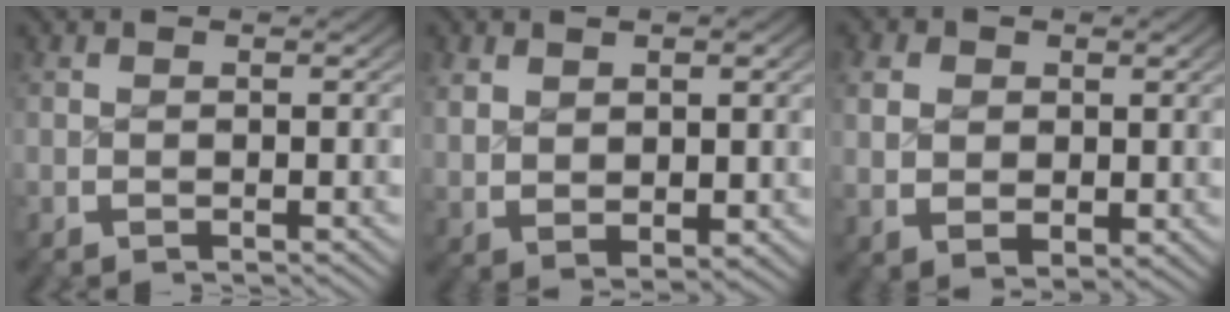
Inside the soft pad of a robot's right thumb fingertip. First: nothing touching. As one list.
[{"total": 3.8, "force": [1.3, 2.3, 2.8], "torque": [-0.050, -0.006, 0.035]}, {"total": 4.4, "force": [0.6, 3.4, 2.7], "torque": [-0.056, -0.020, 0.026]}]